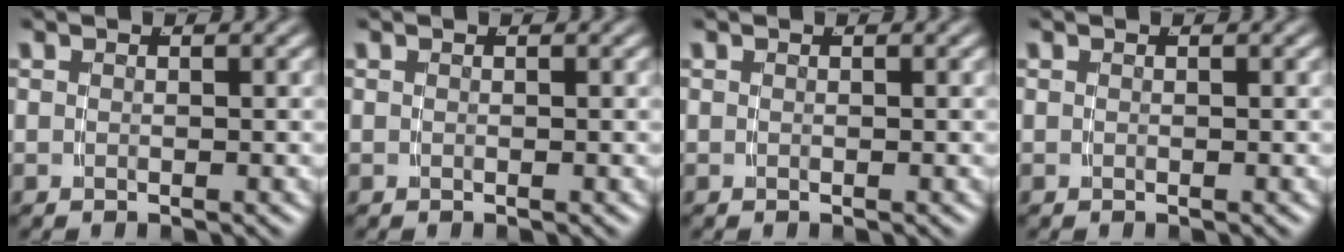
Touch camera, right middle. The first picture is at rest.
{"total": 0.0}
{"total": 0.0}
{"total": 0.0}